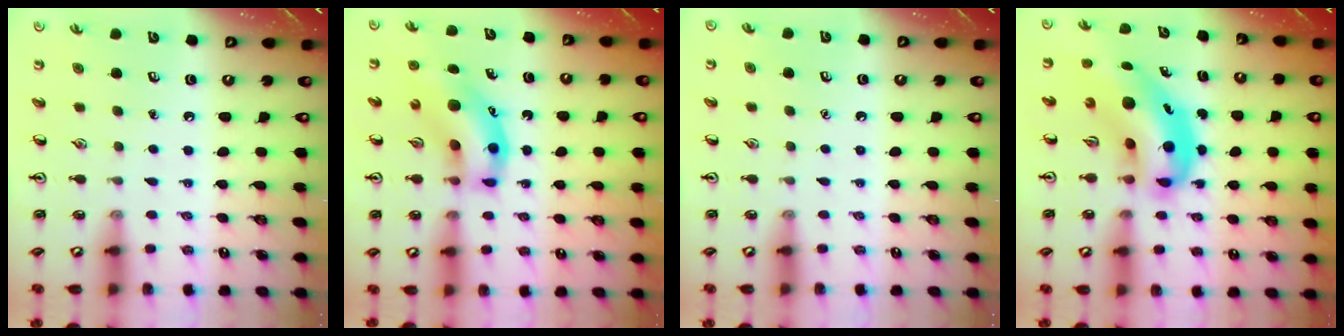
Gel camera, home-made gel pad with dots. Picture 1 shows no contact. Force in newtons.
{"total": 11.3, "press": 10.9, "slide": 3.1}
{"total": 0.0}
{"total": 10.1, "press": 9.8, "slide": 2.8}